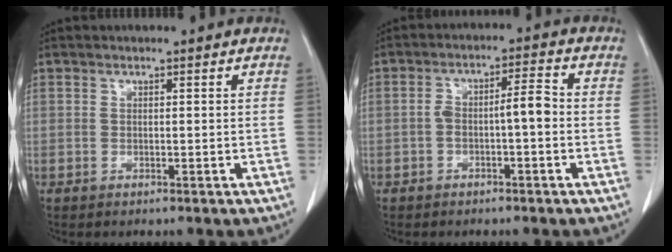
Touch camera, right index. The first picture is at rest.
{"total": 4.7, "force": [-1.0, 1.0, 4.5], "torque": [-0.078, 0.024, -0.015]}